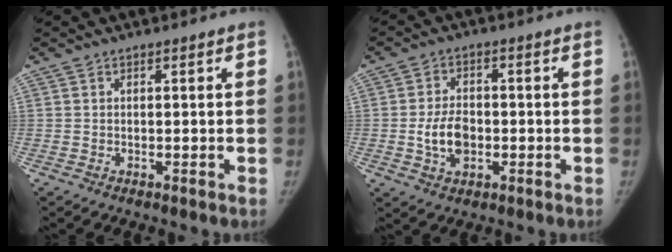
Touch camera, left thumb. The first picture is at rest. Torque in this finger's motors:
{"motor_torque": [-0.11, 0.18, 0.29, 0.19, 0.04]}